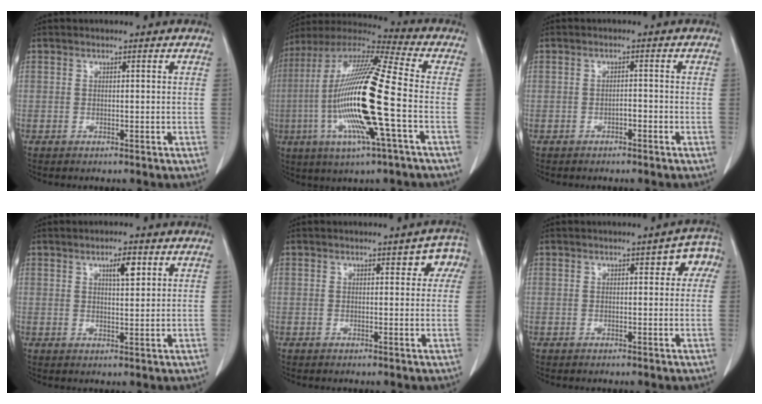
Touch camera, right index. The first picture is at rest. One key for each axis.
{"total": 20.7, "fx": -3.8, "fy": 1.1, "fz": 20.3, "tx": -0.419, "ty": -0.013, "tz": -0.082}
{"total": 1.1, "fx": -0.7, "fy": 0.3, "fz": 0.8, "tx": -0.015, "ty": 0.001, "tz": -0.013}
{"total": 3.6, "fx": 1.7, "fy": 0.9, "fz": 3.0, "tx": -0.050, "ty": -0.001, "tz": 0.027}
{"total": 3.8, "fx": 1.4, "fy": 2.0, "fz": 2.9, "tx": -0.018, "ty": 0.014, "tz": 0.009}
{"total": 4.3, "fx": 1.2, "fy": 2.0, "fz": 3.6, "tx": -0.033, "ty": 0.024, "tz": 0.008}